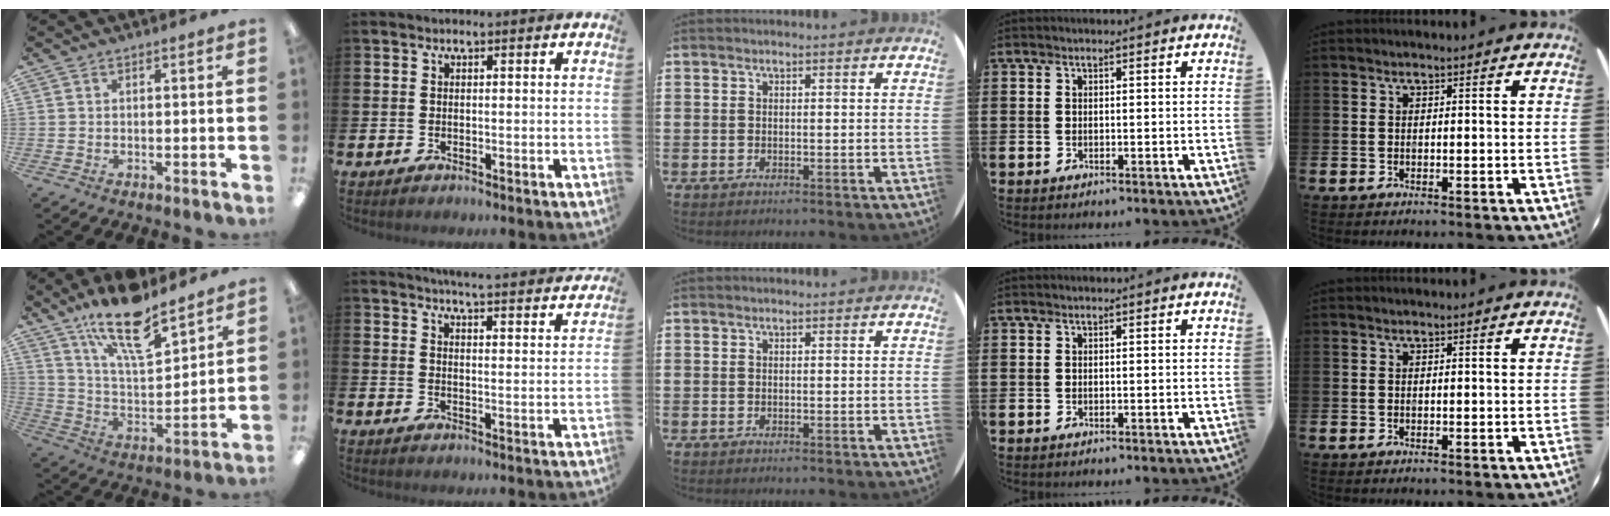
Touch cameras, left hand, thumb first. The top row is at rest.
{"thumb": {"total": 18.3, "force": [13.4, 6.0, 10.9], "torque": [-0.185, -0.078, 0.227]}, "index": {"total": 5.3, "force": [5.3, -0.1, 0.7], "torque": [-0.019, -0.042, 0.090]}}